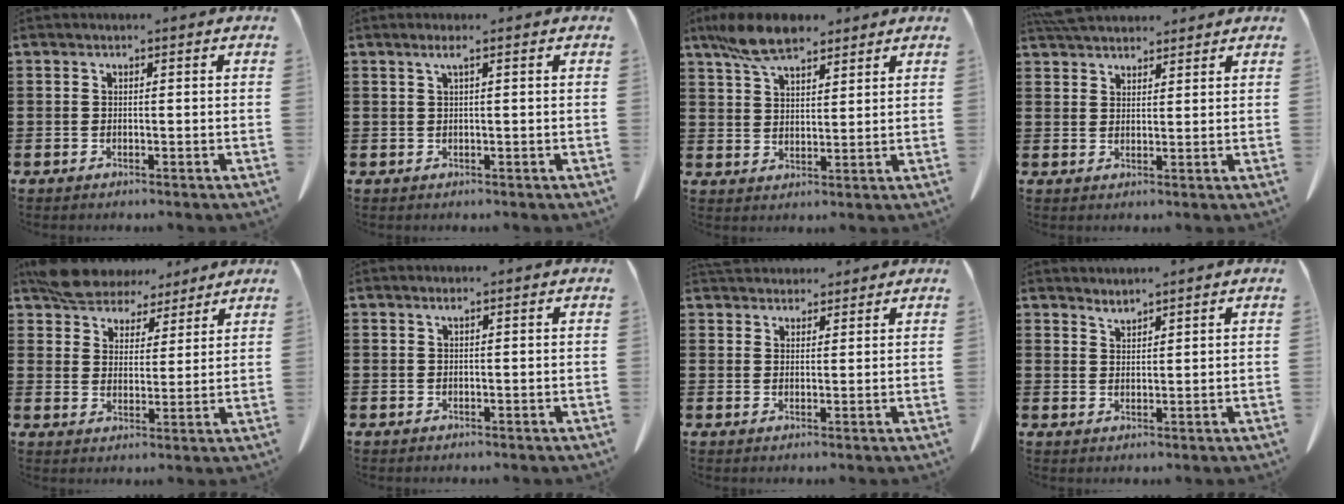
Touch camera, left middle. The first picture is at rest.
{"total": 1.4, "force": [0.6, -0.1, 1.3], "torque": [-0.026, -0.002, 0.011]}
{"total": 8.2, "force": [6.4, 2.8, 4.2], "torque": [-0.102, -0.006, 0.122]}
{"total": 4.4, "force": [4.2, 0.9, 0.9], "torque": [-0.029, -0.009, 0.083]}
{"total": 6.4, "force": [5.9, 2.3, 1.0], "torque": [-0.048, -0.016, 0.113]}
{"total": 0.8, "force": [0.5, 0.0, 0.6], "torque": [-0.013, -0.002, 0.011]}
{"total": 3.5, "force": [3.5, 0.8, 0.1], "torque": [-0.010, -0.009, 0.069]}
{"total": 2.1, "force": [2.1, -0.1, -0.1], "torque": [-0.004, -0.006, 0.041]}